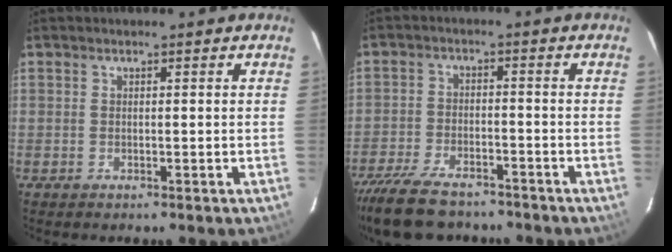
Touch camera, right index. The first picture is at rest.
{"total": 14.5, "force": [-11.8, 5.5, 6.4], "torque": [-0.152, -0.016, -0.195]}